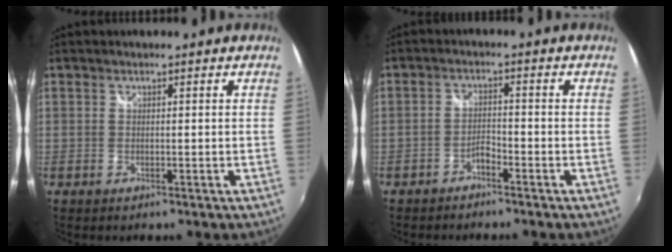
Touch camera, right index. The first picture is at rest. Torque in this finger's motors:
{"motor_torque": [0.00, -0.02, 0.11, 0.00]}